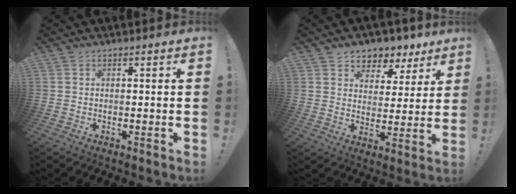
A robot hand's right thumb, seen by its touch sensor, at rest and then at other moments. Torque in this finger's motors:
{"motor_torque": [-0.08, 0.25, 0.17, 0.00, 0.00]}